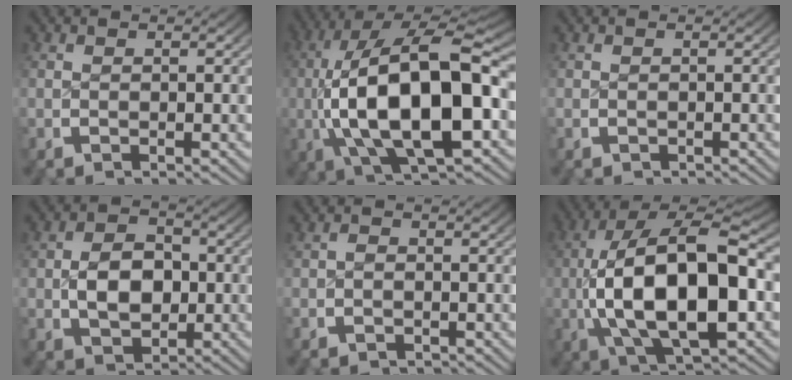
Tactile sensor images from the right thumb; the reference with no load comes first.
{"total": 17.9, "force": [-1.5, 9.8, 14.9], "torque": [-0.310, -0.052, 0.006]}
{"total": 0.6, "force": [0.0, -0.1, -0.6], "torque": [0.010, 0.002, -0.001]}
{"total": 5.2, "force": [-0.6, 4.0, 3.3], "torque": [-0.068, -0.013, 0.003]}
{"total": 0.7, "force": [-0.5, 0.2, -0.4], "torque": [0.004, 0.002, -0.011]}
{"total": 15.8, "force": [-1.1, 8.8, 13.1], "torque": [-0.275, -0.046, 0.006]}